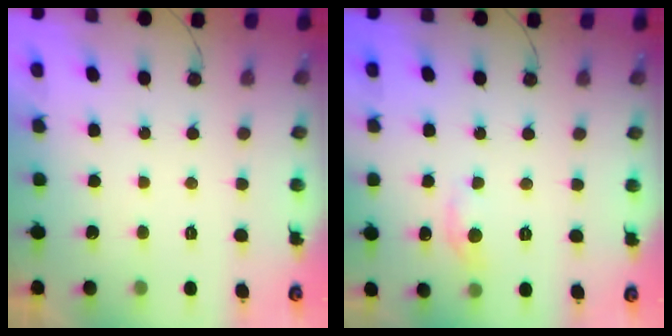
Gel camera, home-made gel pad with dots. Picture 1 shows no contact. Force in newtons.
{"total": 5.9, "press": 5.9, "slide": 0.5}